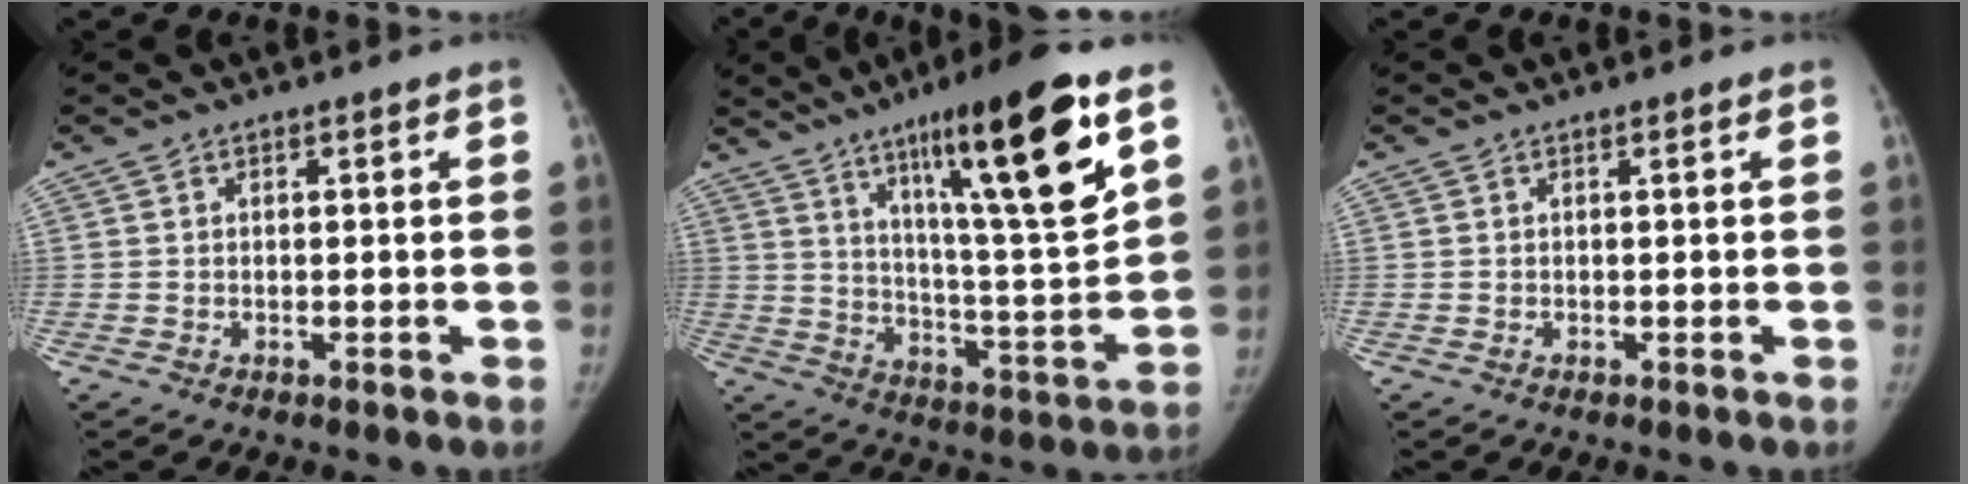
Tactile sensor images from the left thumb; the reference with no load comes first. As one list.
[{"total": 22.6, "force": [11.8, 3.0, 19.0], "torque": [-0.278, -0.051, 0.191]}, {"total": 0.0}]